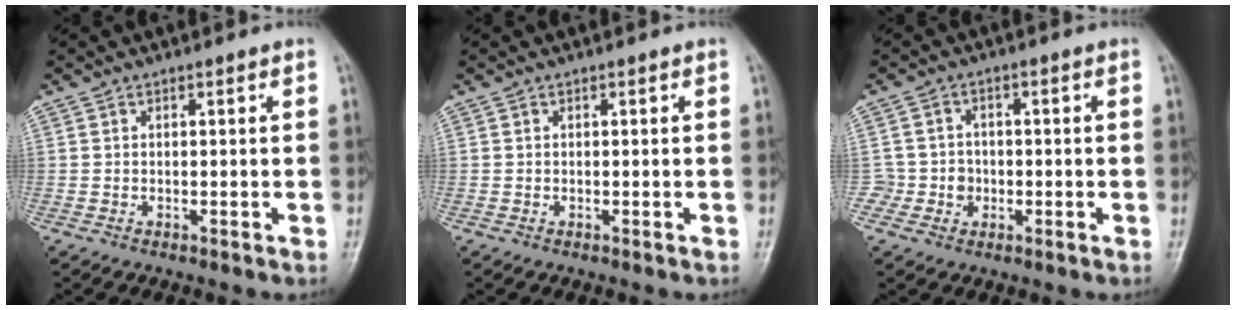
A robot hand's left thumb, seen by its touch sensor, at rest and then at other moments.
{"total": 0.0}
{"total": 4.1, "force": [-1.1, 4.0, 0.2], "torque": [0.033, 0.015, -0.024]}